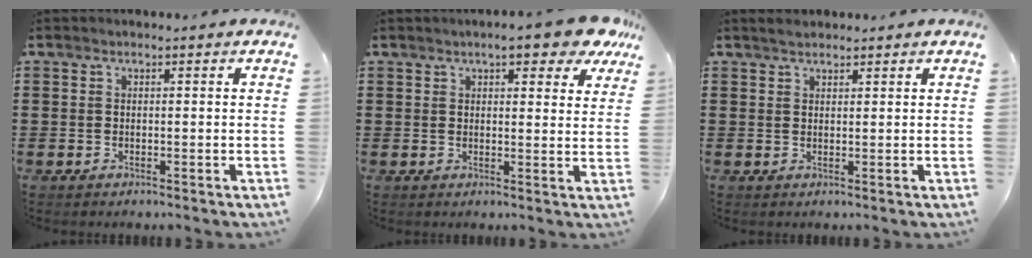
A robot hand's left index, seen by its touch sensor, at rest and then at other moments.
{"total": 6.5, "force": [5.0, 1.2, 3.9], "torque": [-0.057, -0.015, 0.084]}
{"total": 1.5, "force": [1.4, 0.4, 0.3], "torque": [-0.009, 0.003, 0.026]}